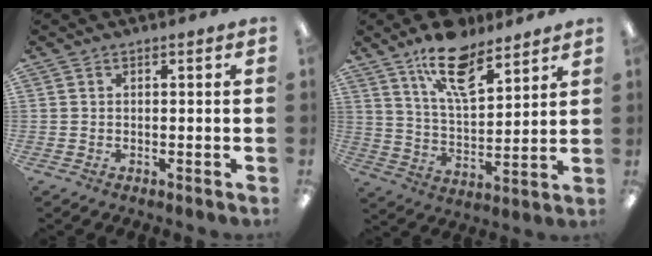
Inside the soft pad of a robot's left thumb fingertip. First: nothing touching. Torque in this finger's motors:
{"motor_torque": [0.65, 0.57, 1.57, -1.24, 0.29]}